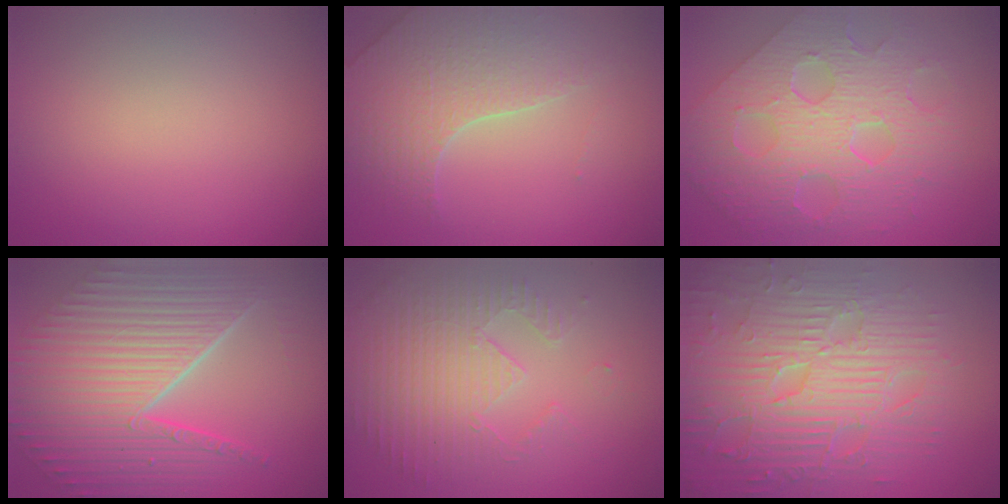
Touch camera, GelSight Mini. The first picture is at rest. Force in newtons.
{"total": 3.8, "press": 3.7, "slide": 0.8}
{"total": 9.0, "press": 6.5, "slide": 6.2}
{"total": 11.2, "press": 7.4, "slide": 8.5}
{"total": 3.8, "press": 3.6, "slide": 1.1}
{"total": 9.3, "press": 6.8, "slide": 6.3}